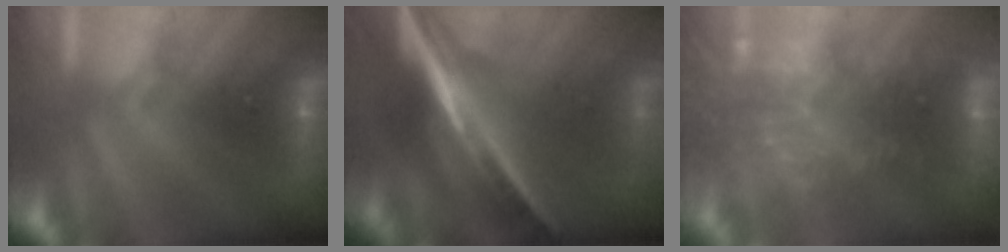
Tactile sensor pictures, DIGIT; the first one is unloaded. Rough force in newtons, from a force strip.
{"total": 6.3}
{"total": 8.4}